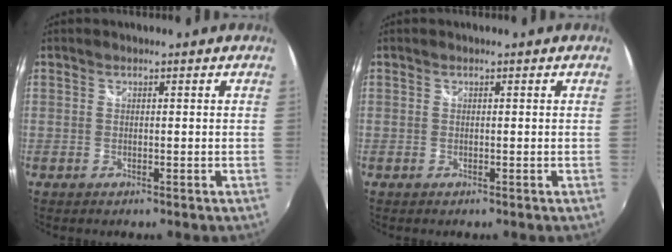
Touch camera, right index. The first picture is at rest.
{"total": 0.0}